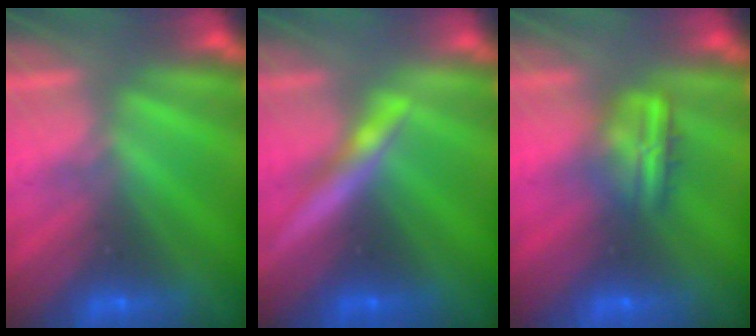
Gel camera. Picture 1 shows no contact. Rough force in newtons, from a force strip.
{"total": 3.3}
{"total": 8.0}